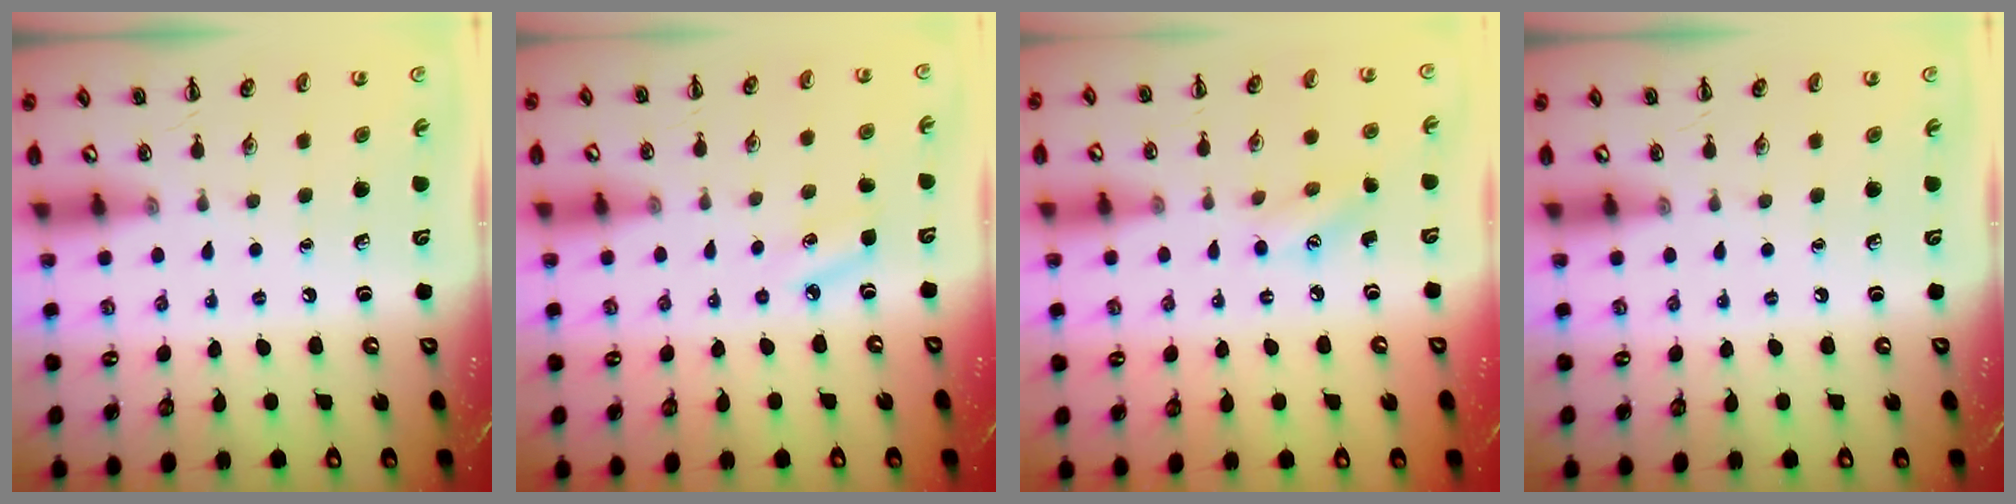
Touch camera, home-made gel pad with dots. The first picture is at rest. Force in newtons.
{"total": 5.3, "press": 5.0, "slide": 1.7}
{"total": 6.2, "press": 6.1, "slide": 1.1}
{"total": 0.0}